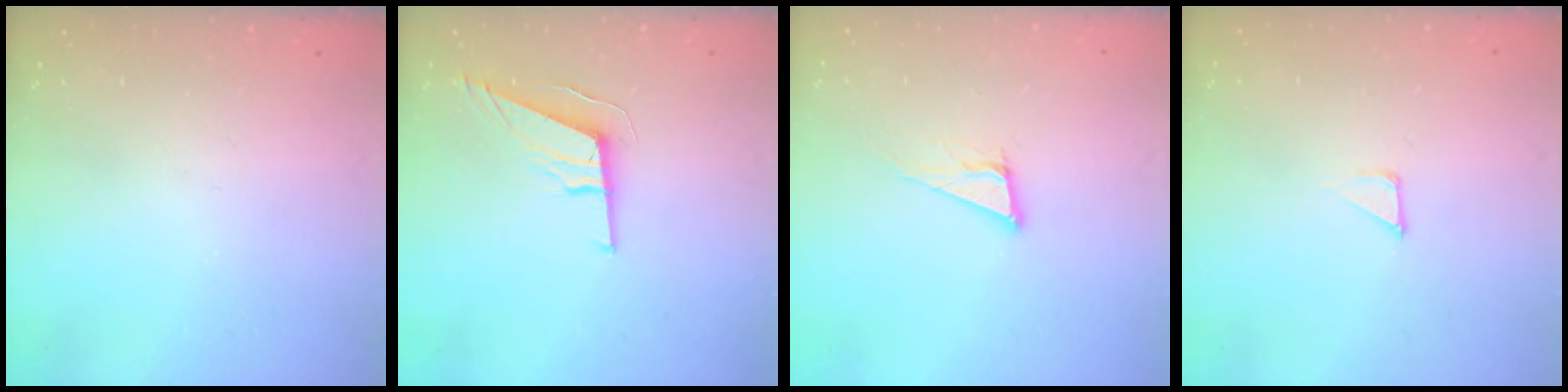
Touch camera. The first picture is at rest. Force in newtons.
{"total": 9.7, "press": 9.5, "slide": 2.0}
{"total": 9.8, "press": 9.2, "slide": 3.3}
{"total": 1.3, "press": 1.3, "slide": 0.0}